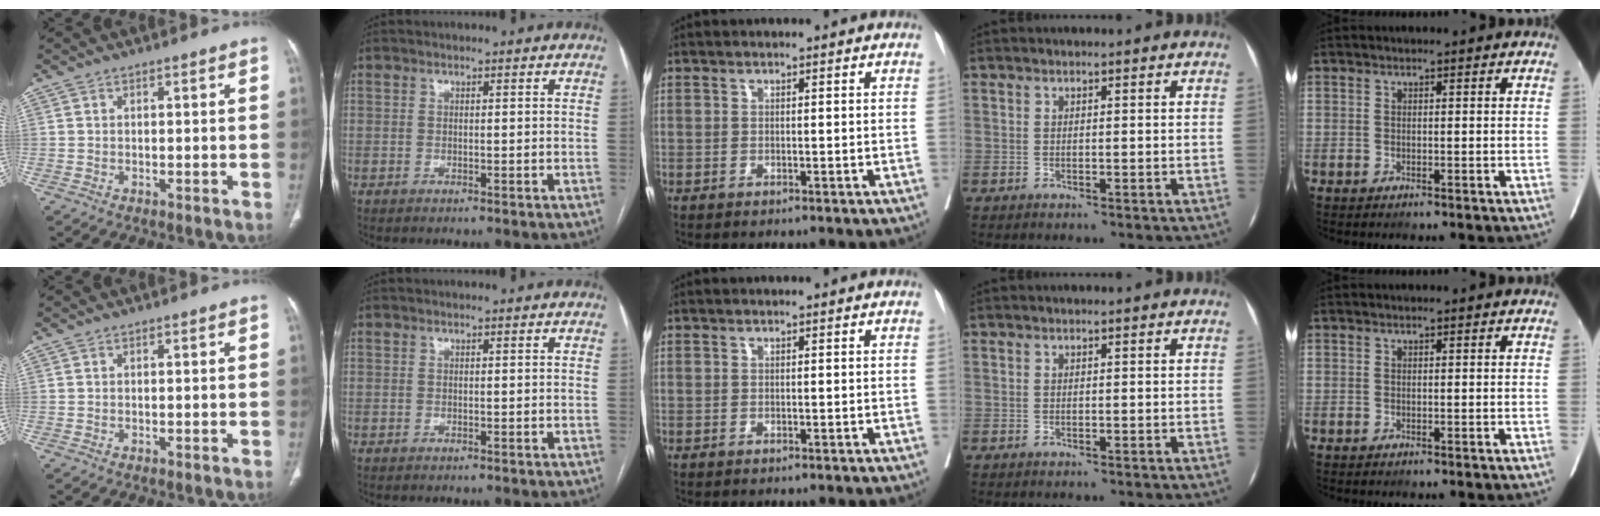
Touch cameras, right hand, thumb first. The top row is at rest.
{}